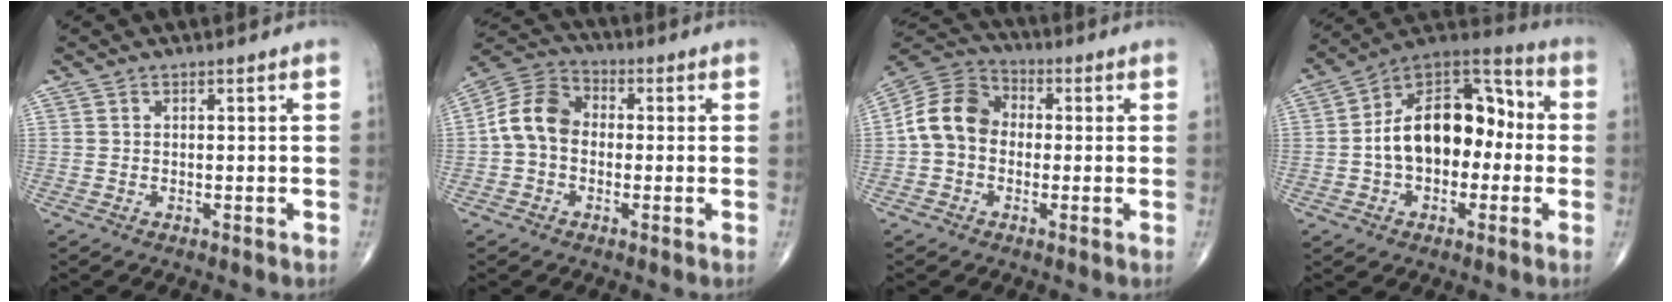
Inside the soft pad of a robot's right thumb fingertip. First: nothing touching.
{"total": 9.5, "force": [-0.6, 7.2, 6.2], "torque": [-0.106, 0.030, -0.028]}
{"total": 10.5, "force": [-0.6, 8.3, 6.3], "torque": [-0.106, 0.034, -0.027]}
{"total": 18.3, "force": [-0.8, 11.7, 14.1], "torque": [-0.193, 0.050, -0.024]}